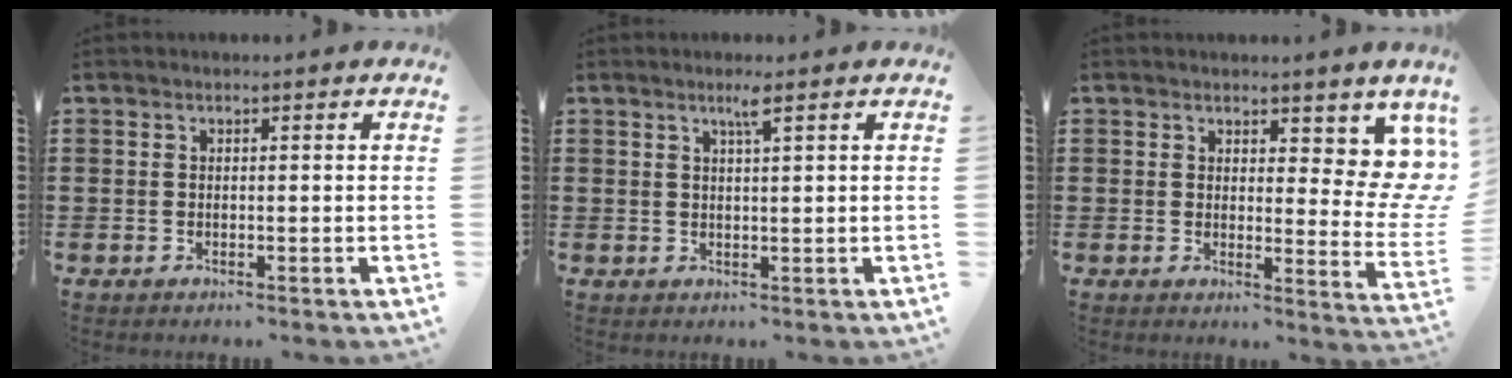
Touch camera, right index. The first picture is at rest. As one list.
[{"total": 2.2, "force": [1.3, -0.1, 1.7], "torque": [-0.034, -0.001, 0.021]}, {"total": 6.2, "force": [4.3, 2.8, 3.6], "torque": [-0.046, -0.026, 0.072]}]